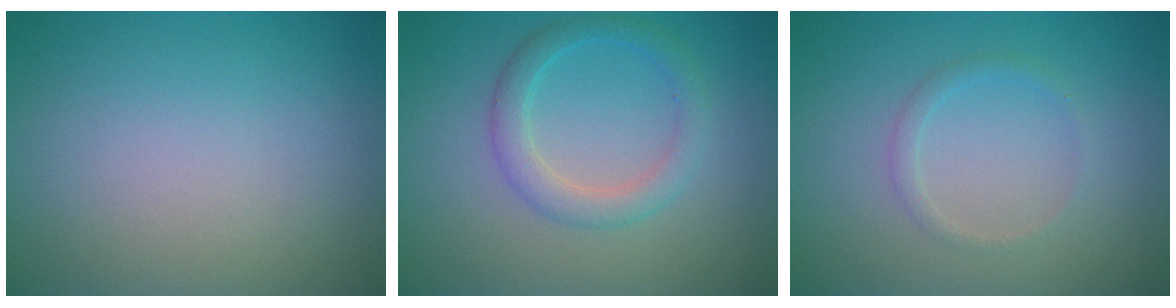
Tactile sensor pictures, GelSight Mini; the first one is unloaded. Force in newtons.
{"total": 2.8, "press": 2.8, "slide": 0.0}
{"total": 1.1, "press": 1.1, "slide": 0.0}